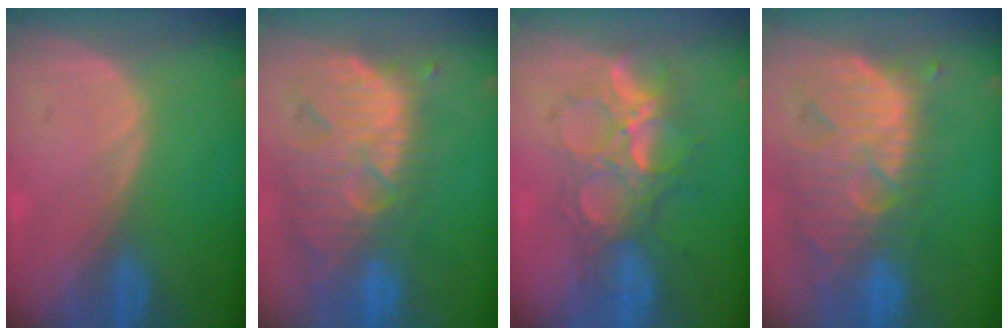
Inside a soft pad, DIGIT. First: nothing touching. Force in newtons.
{"total": 12.8, "press": 11.2, "slide": 6.2}
{"total": 8.9, "press": 8.3, "slide": 3.3}
{"total": 12.8, "press": 11.2, "slide": 6.2}